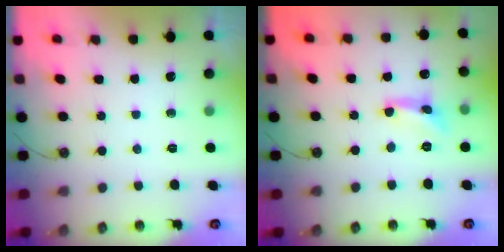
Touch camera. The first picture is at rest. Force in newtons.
{"total": 1.3, "press": 1.3, "slide": 0.1}